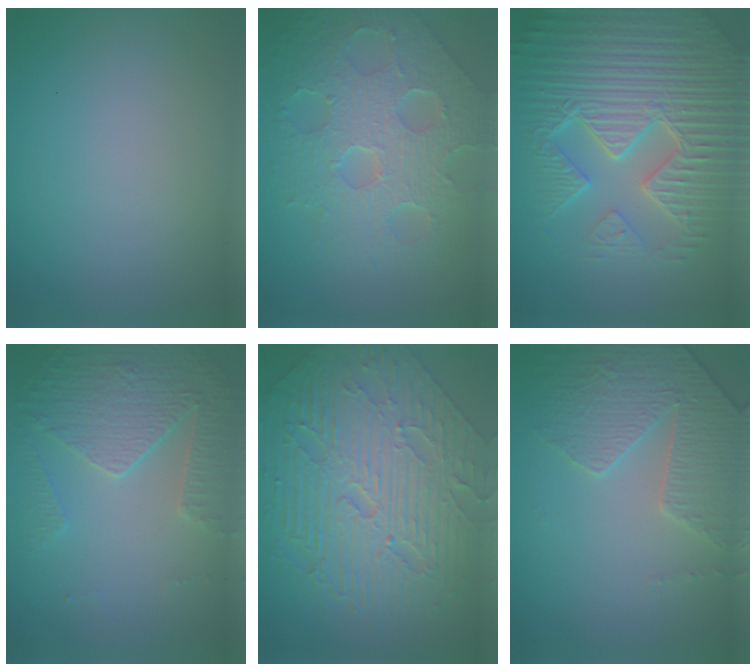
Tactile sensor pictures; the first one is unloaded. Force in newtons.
{"total": 8.3, "press": 5.8, "slide": 5.9}
{"total": 9.7, "press": 6.8, "slide": 6.9}
{"total": 3.8, "press": 3.5, "slide": 1.4}
{"total": 11.2, "press": 7.3, "slide": 8.5}
{"total": 3.4, "press": 3.3, "slide": 1.0}